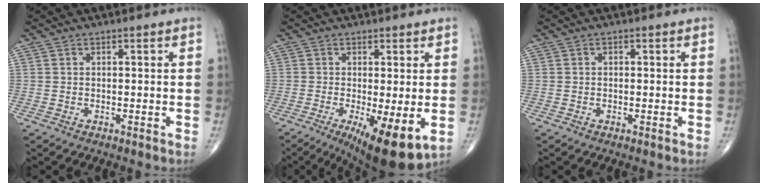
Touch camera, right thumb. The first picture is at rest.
{"total": 11.4, "force": [-3.1, 3.3, 10.4], "torque": [-0.160, -0.026, -0.039]}
{"total": 0.5, "force": [0.1, 0.3, 0.4], "torque": [-0.009, 0.000, 0.002]}